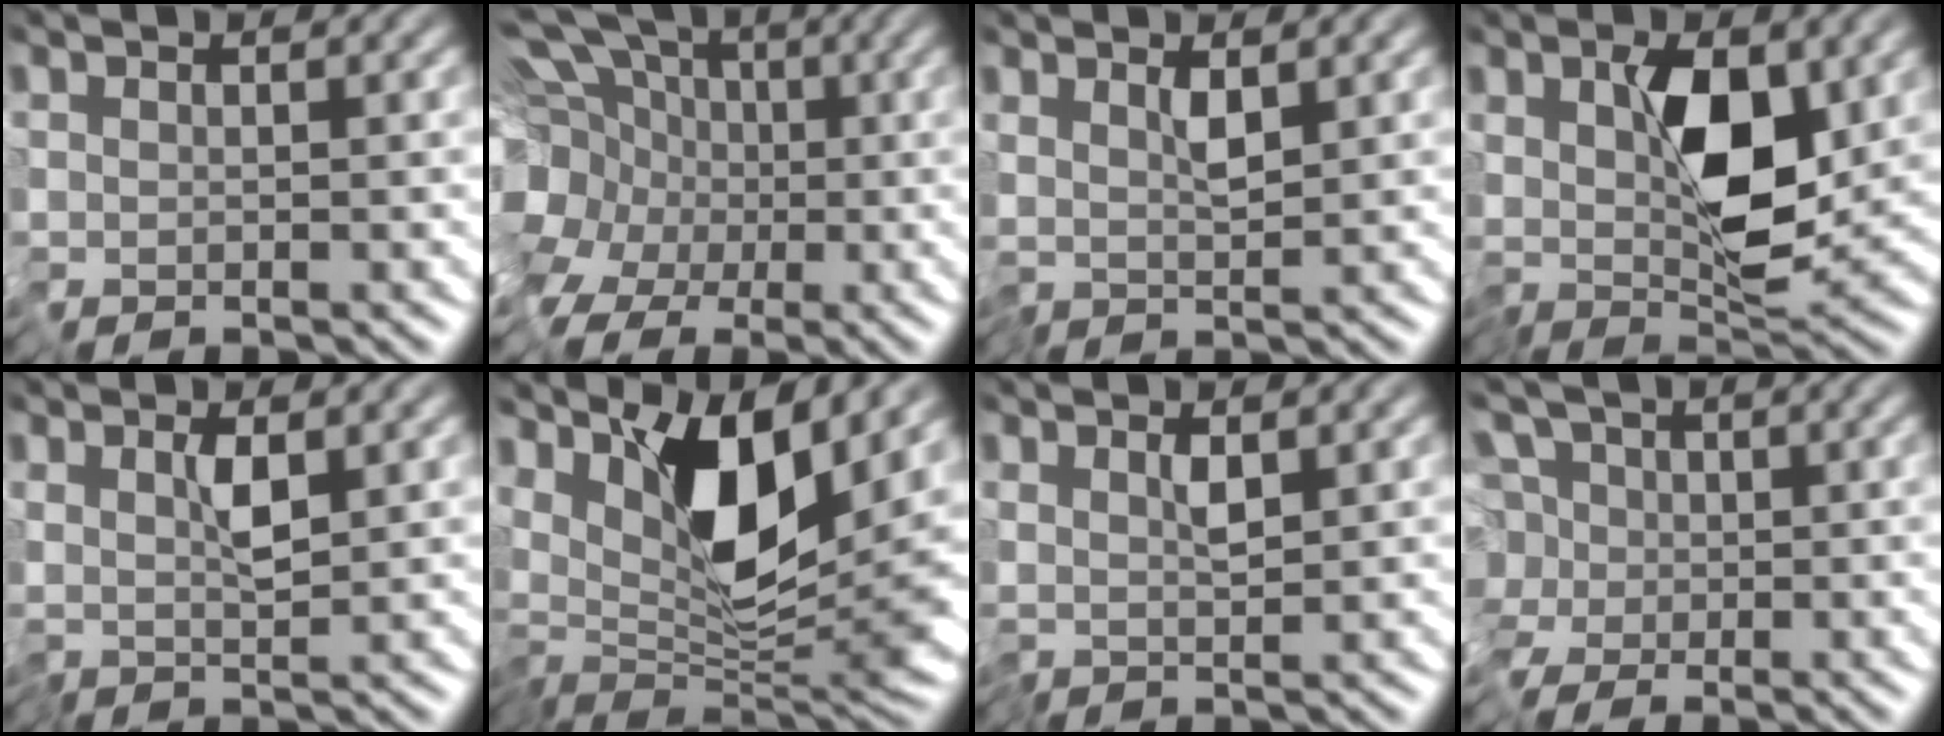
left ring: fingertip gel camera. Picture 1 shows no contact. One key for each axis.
{"total": 12.1, "fx": -2.9, "fy": 9.4, "fz": 6.9, "tx": -0.143, "ty": 0.008, "tz": -0.066}
{"total": 1.6, "fx": 0.6, "fy": -0.2, "fz": 1.5, "tx": -0.028, "ty": -0.004, "tz": 0.015}
{"total": 6.1, "fx": 1.0, "fy": 2.3, "fz": 5.5, "tx": -0.093, "ty": -0.018, "tz": 0.020}
{"total": 1.7, "fx": 0.4, "fy": -0.3, "fz": 1.7, "tx": -0.029, "ty": -0.004, "tz": 0.011}
{"total": 9.9, "fx": 3.4, "fy": 2.9, "fz": 8.9, "tx": -0.147, "ty": -0.013, "tz": 0.063}
{"total": 1.4, "fx": 0.5, "fy": -0.1, "fz": 1.3, "tx": -0.026, "ty": -0.003, "tz": 0.013}
{"total": 4.5, "fx": 0.1, "fy": 3.1, "fz": 3.3, "tx": -0.058, "ty": 0.021, "tz": -0.013}